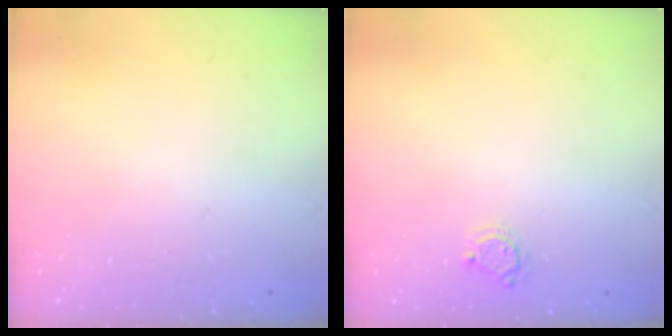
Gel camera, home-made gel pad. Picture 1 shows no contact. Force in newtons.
{"total": 3.9, "press": 3.9, "slide": 0.4}